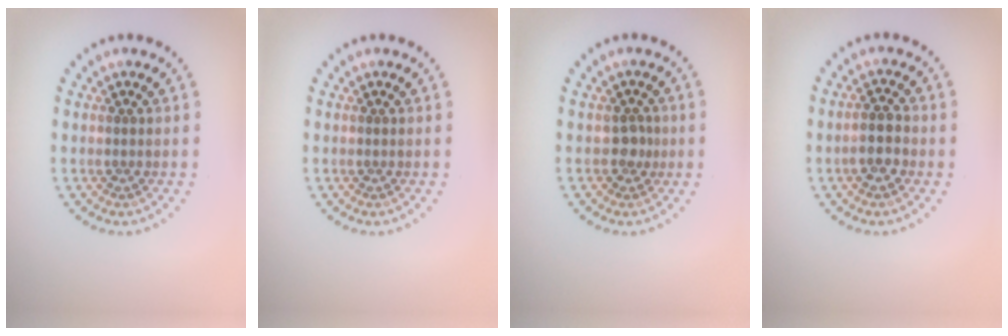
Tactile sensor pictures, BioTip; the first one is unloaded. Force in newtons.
{"total": 0.0}
{"total": 1.5, "press": 1.1, "slide": 0.9}
{"total": 2.5, "press": 2.3, "slide": 1.0}